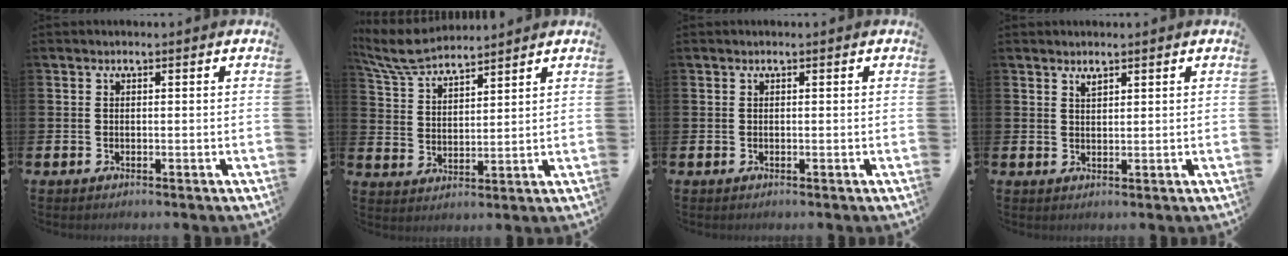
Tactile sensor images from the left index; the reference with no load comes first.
{"total": 6.8, "force": [6.5, 1.3, 1.7], "torque": [-0.063, -0.025, 0.120]}
{"total": 0.0}
{"total": 1.5, "force": [1.4, 0.4, 0.4], "torque": [0.001, -0.002, 0.023]}